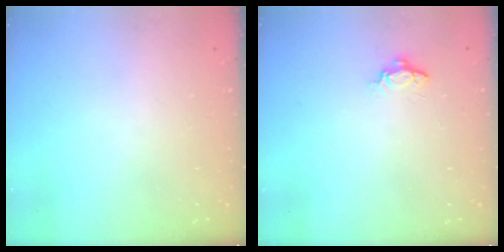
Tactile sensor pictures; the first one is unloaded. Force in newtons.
{"total": 4.8, "press": 4.7, "slide": 0.5}